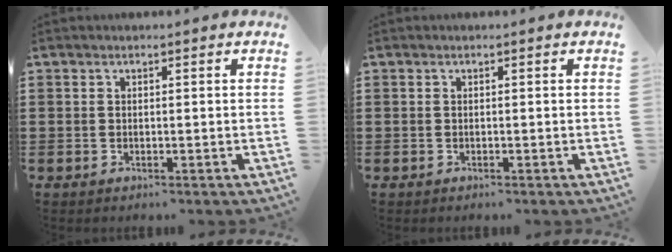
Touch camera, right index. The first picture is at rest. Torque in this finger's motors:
{"motor_torque": [1.17, 0.97, -0.07, -0.01]}